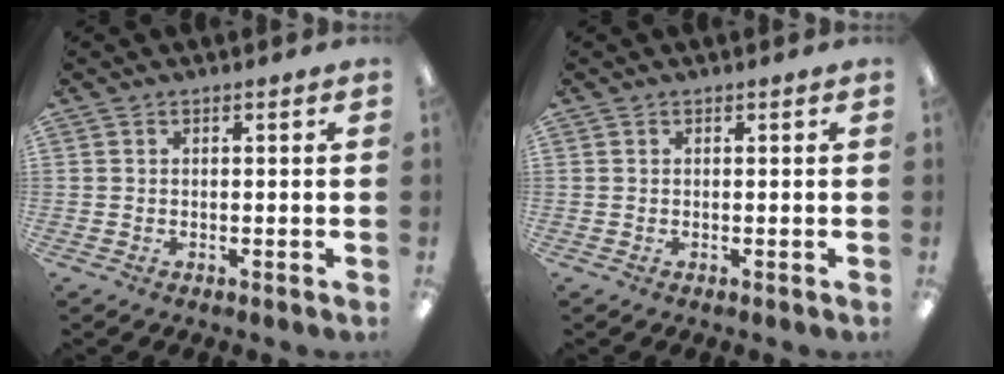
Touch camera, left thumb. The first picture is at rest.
{"total": 0.0}